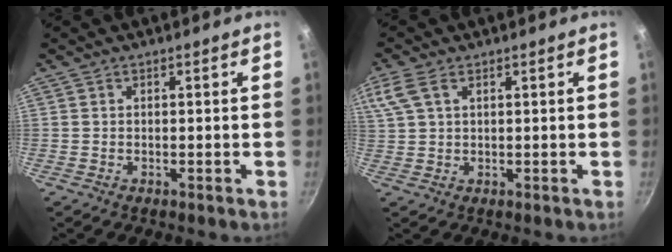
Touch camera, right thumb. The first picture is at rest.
{"total": 6.2, "force": [3.0, 3.4, 4.3], "torque": [-0.102, 0.015, 0.062]}